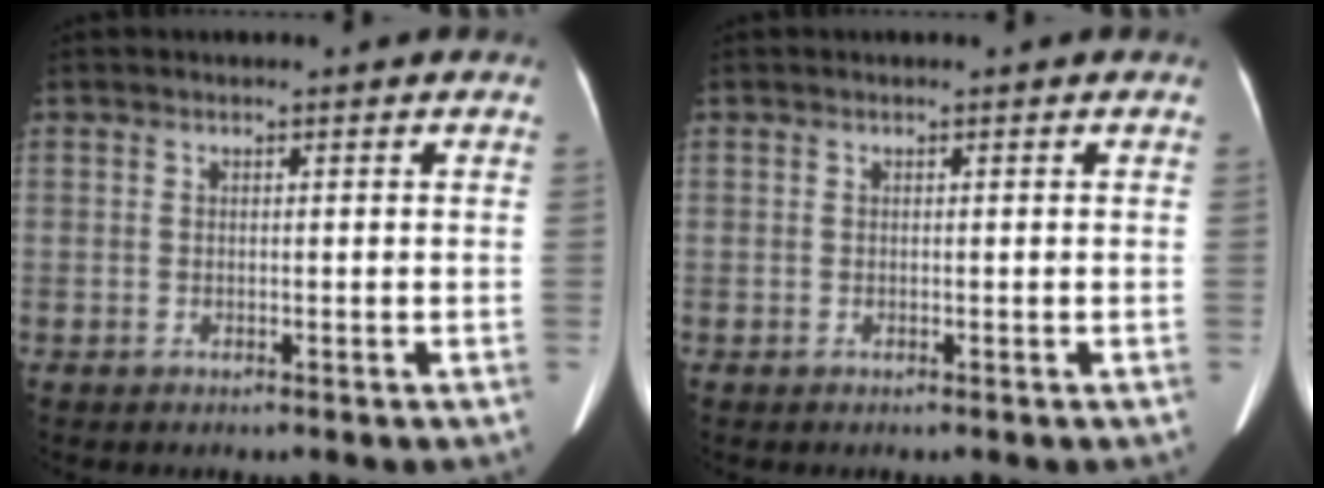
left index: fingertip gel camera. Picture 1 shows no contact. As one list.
[{"total": 0.0}]